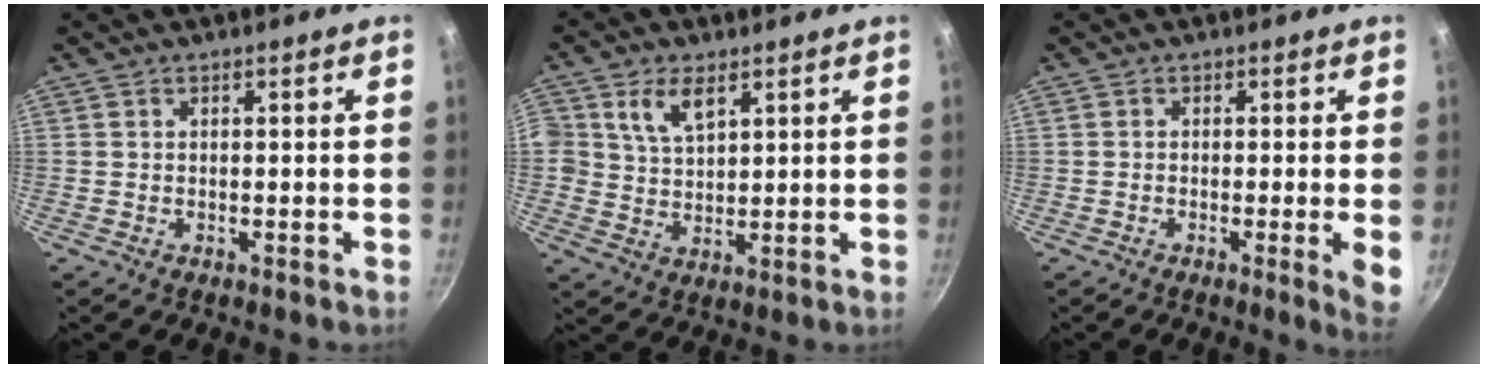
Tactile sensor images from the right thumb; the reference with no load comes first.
{"total": 6.3, "force": [3.1, 3.9, 3.8], "torque": [-0.055, -0.013, 0.063]}
{"total": 4.5, "force": [-0.8, 0.3, 4.4], "torque": [-0.054, -0.006, -0.012]}